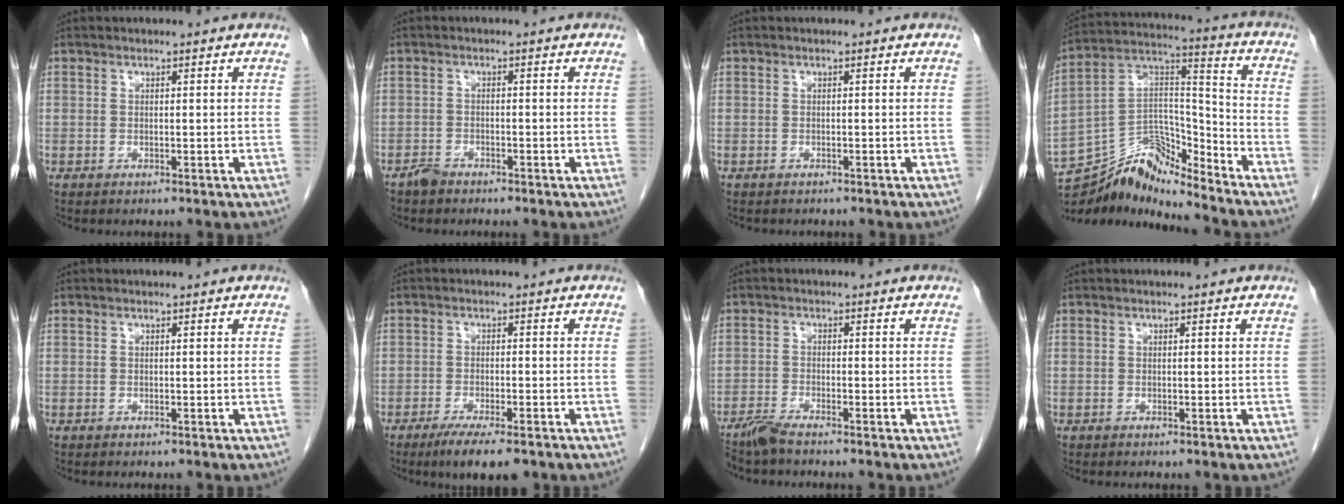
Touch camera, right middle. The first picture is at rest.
{"total": 1.7, "force": [-1.5, 0.7, 0.3], "torque": [-0.010, 0.001, -0.025]}
{"total": 2.0, "force": [-1.7, 0.7, 0.6], "torque": [-0.013, -0.003, -0.019]}
{"total": 13.5, "force": [-13.2, 1.4, 2.6], "torque": [-0.038, 0.056, -0.246]}
{"total": 0.0}
{"total": 6.6, "force": [-4.7, 1.4, 4.5], "torque": [-0.068, -0.012, -0.070]}
{"total": 2.8, "force": [-2.5, 0.0, 1.2], "torque": [-0.031, -0.009, -0.051]}
{"total": 0.0}